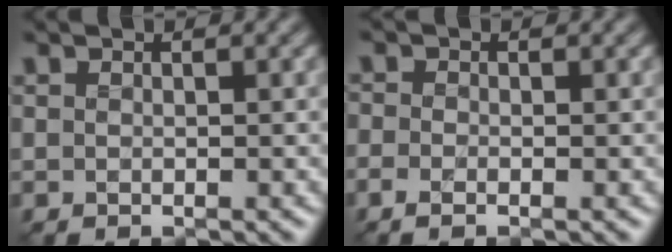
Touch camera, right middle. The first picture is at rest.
{"total": 1.4, "force": [-1.3, -0.5, -0.1], "torque": [-0.014, -0.005, -0.009]}